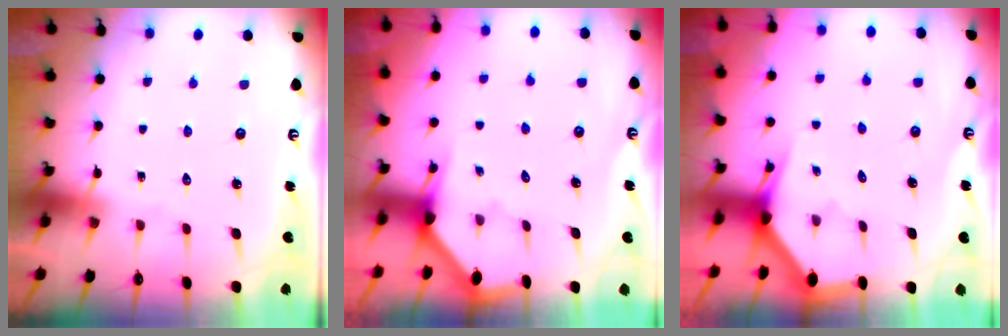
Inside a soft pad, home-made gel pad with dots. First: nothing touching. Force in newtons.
{"total": 2.9, "press": 2.9, "slide": 0.2}
{"total": 3.0, "press": 3.0, "slide": 0.1}